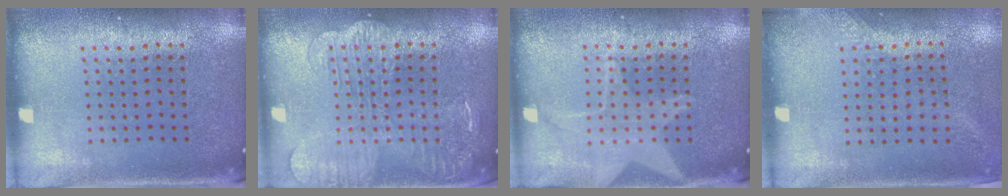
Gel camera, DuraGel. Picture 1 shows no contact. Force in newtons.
{"total": 3.5, "press": 3.4, "slide": 0.5}
{"total": 2.5, "press": 2.5, "slide": 0.3}
{"total": 1.3, "press": 1.0, "slide": 0.8}